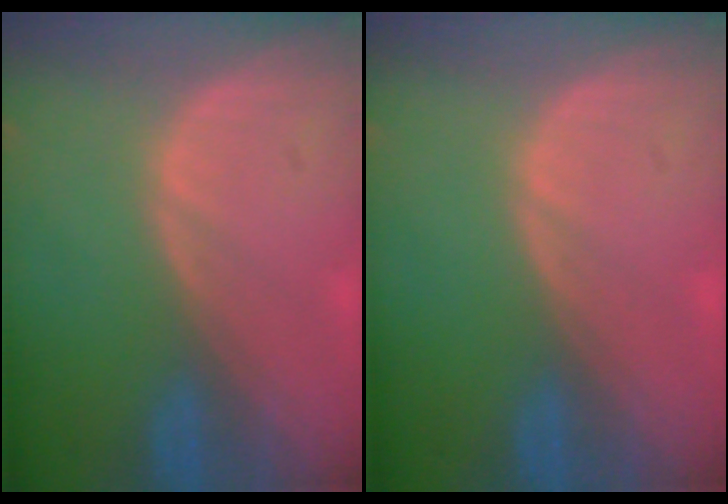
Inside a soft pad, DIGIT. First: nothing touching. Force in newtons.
{"total": 0.0}